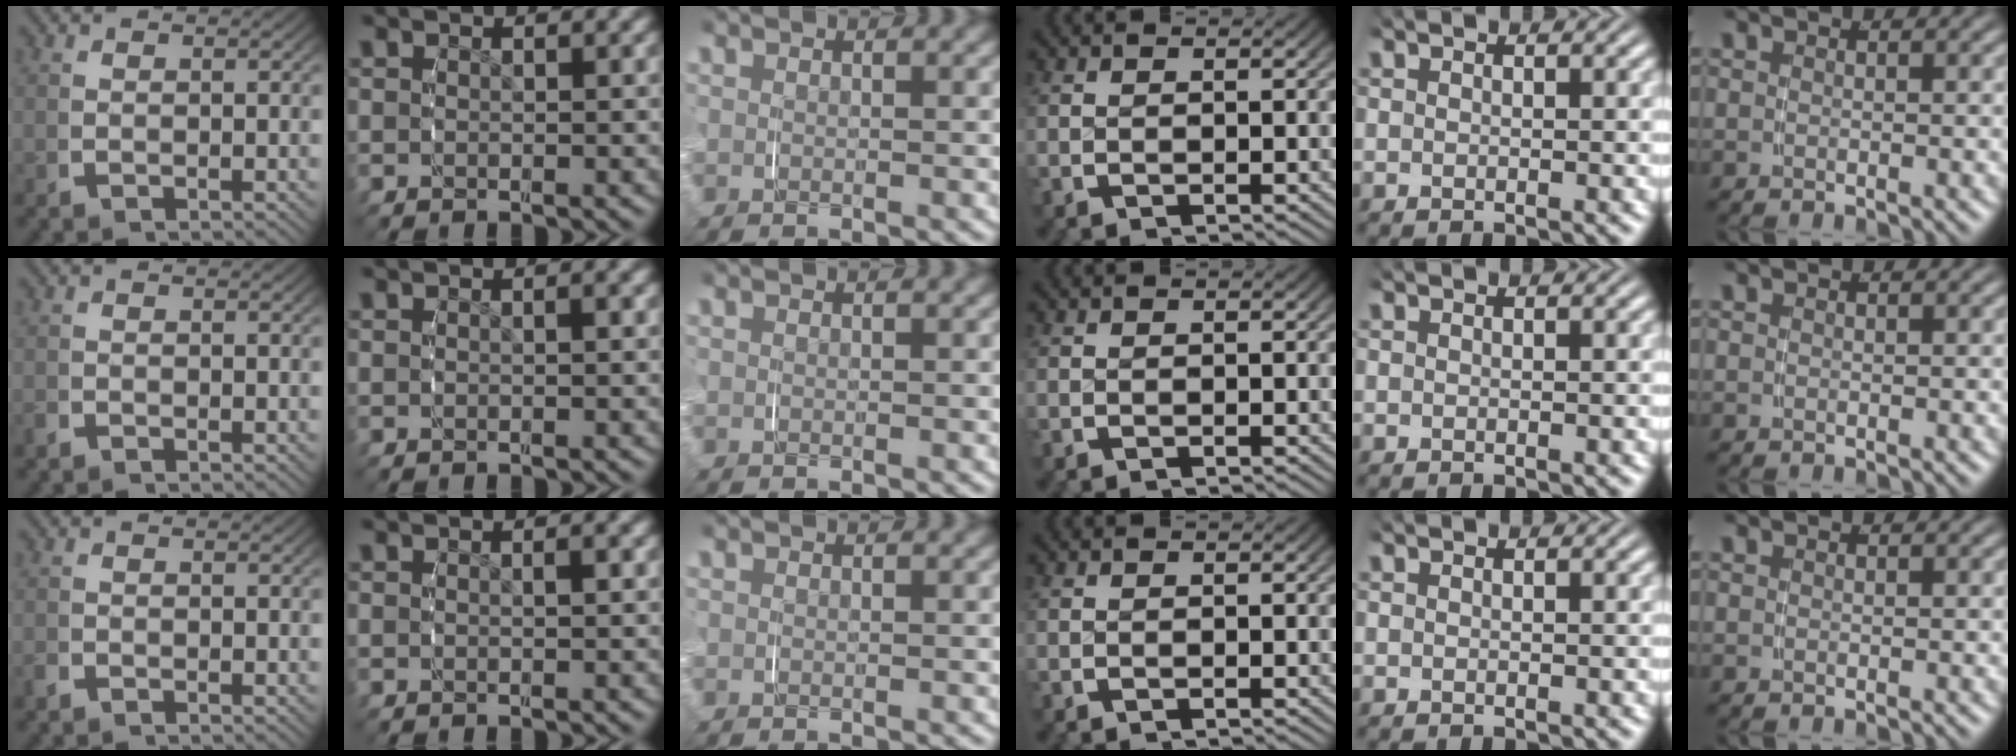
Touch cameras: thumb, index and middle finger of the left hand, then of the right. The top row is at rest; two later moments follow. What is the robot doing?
{"motion": "grasp_and_lifting", "object": "lipstick"}